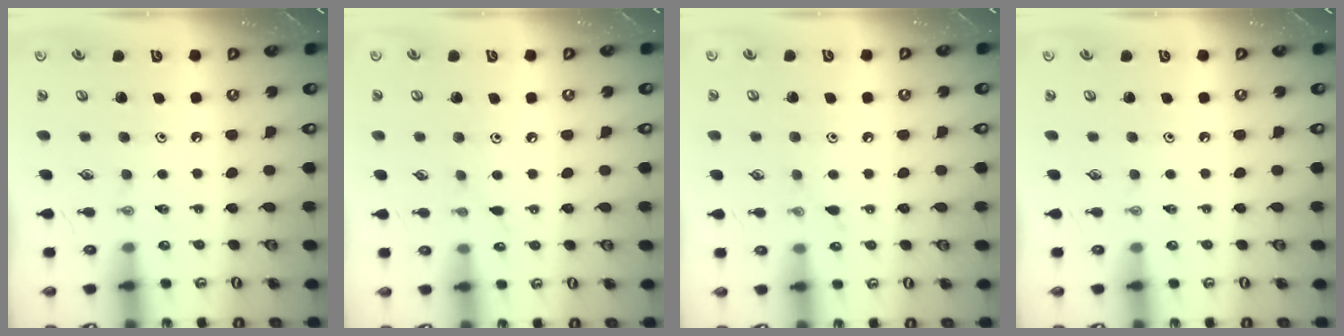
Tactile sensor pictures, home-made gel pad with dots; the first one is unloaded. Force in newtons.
{"total": 4.8, "press": 4.8, "slide": 0.2}
{"total": 6.8, "press": 6.8, "slide": 0.8}
{"total": 0.0}